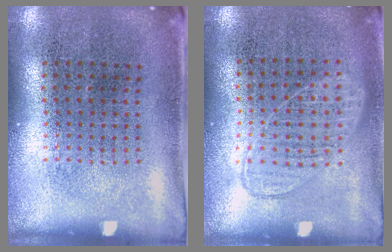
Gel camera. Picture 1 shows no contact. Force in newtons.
{"total": 1.0, "press": 0.9, "slide": 0.4}